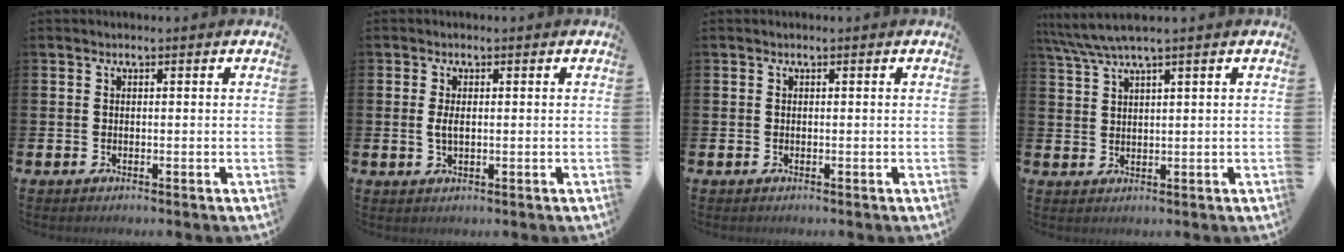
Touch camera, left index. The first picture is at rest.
{"total": 1.8, "force": [0.2, 0.8, 1.6], "torque": [-0.029, 0.004, 0.001]}
{"total": 0.0}
{"total": 4.2, "force": [3.4, -0.2, 2.4], "torque": [-0.059, -0.007, 0.063]}